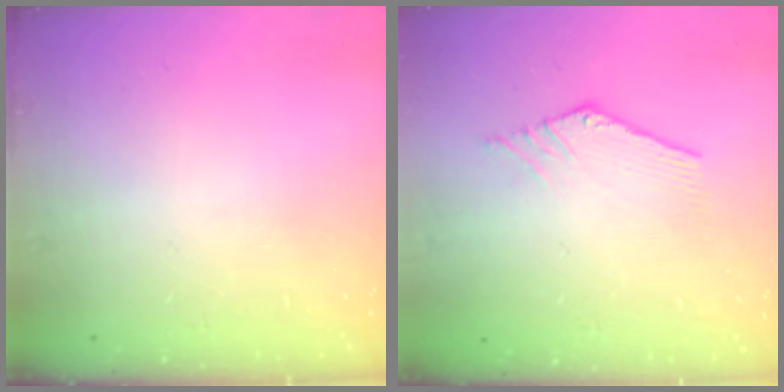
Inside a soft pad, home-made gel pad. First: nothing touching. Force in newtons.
{"total": 0.0}